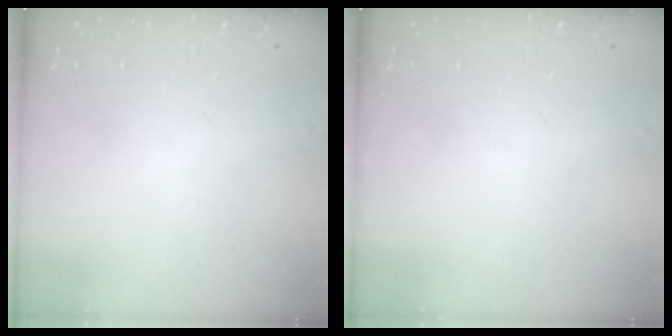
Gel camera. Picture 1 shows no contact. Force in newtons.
{"total": 0.0}